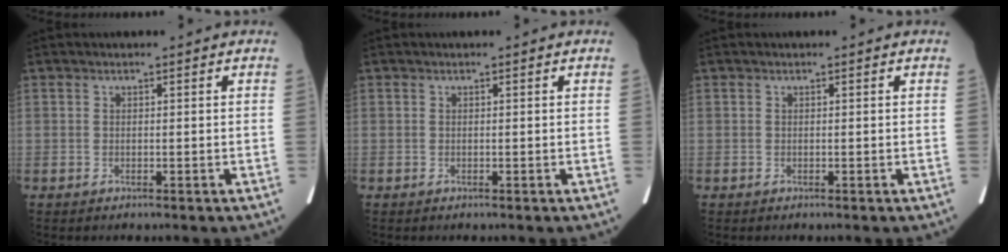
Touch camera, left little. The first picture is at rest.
{"total": 0.0}
{"total": 0.0}